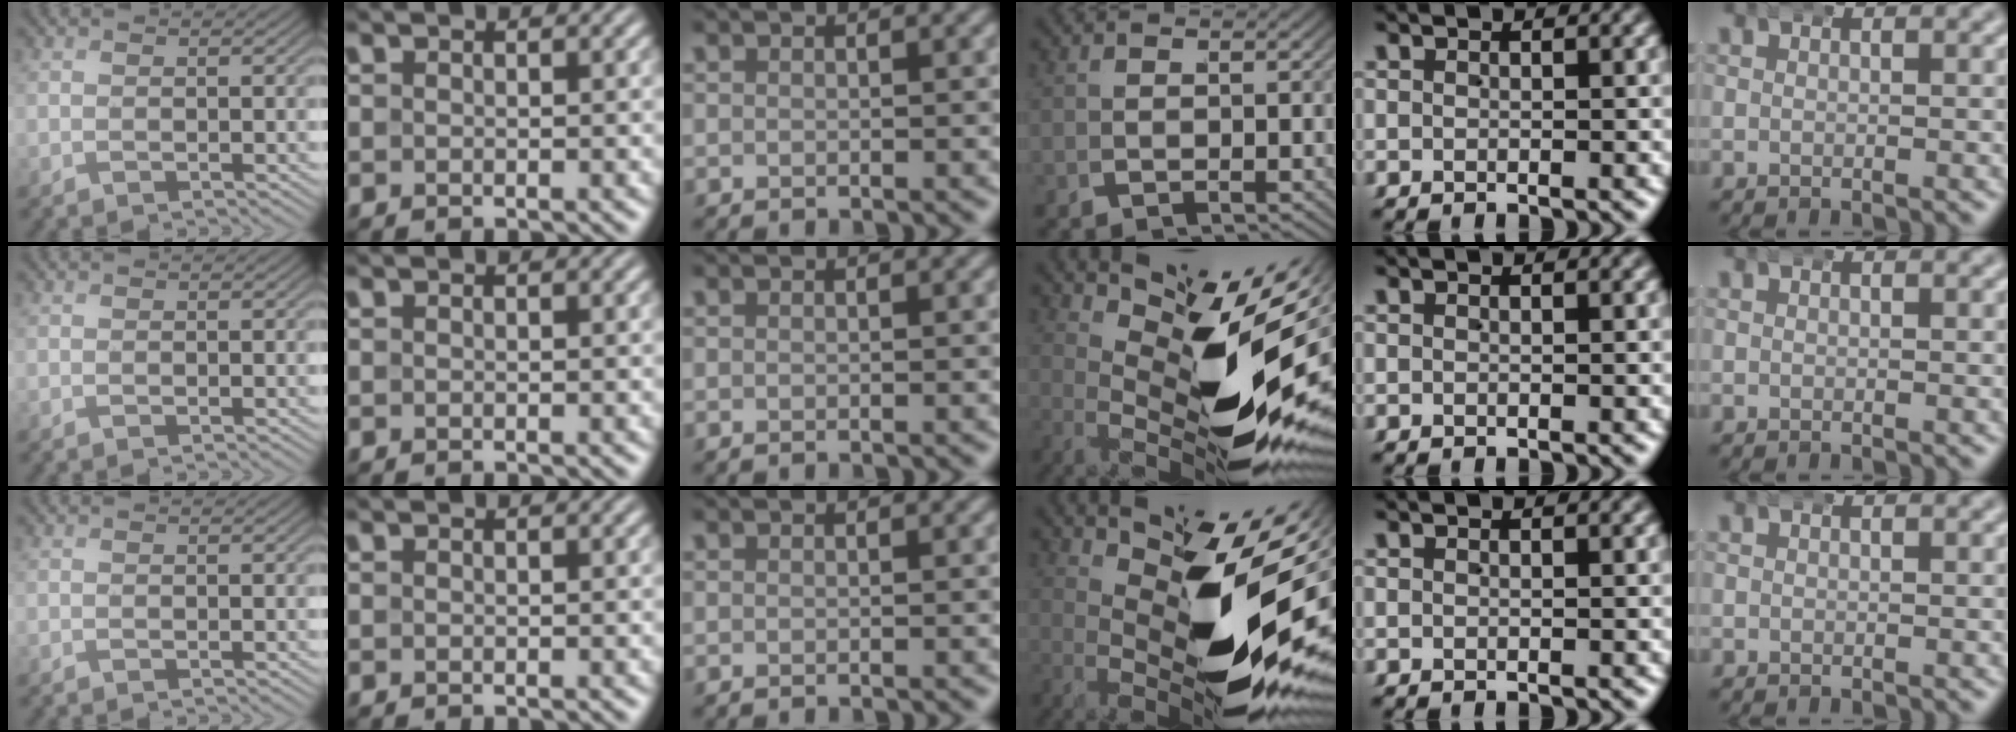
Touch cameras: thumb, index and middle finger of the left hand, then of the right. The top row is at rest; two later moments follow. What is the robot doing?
{"motion": "wrap", "object": "arm wrap"}